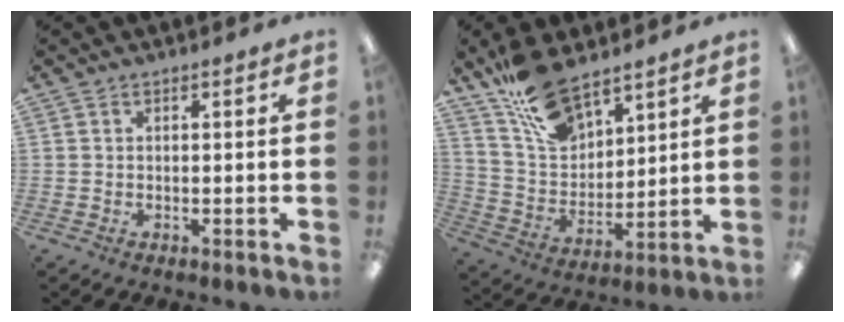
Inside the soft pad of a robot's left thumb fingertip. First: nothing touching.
{"total": 15.2, "force": [11.6, 7.2, 6.7], "torque": [-0.138, -0.059, 0.219]}